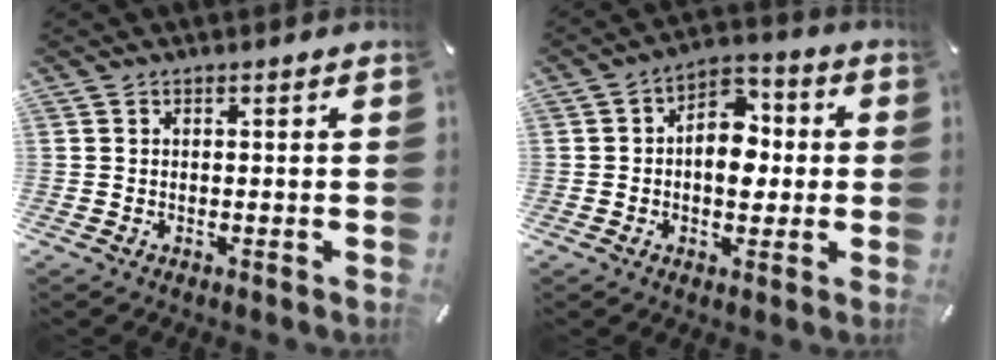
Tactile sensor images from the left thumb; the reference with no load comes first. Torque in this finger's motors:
{"motor_torque": [0.17, 0.47, 0.90, -0.05, 0.13]}